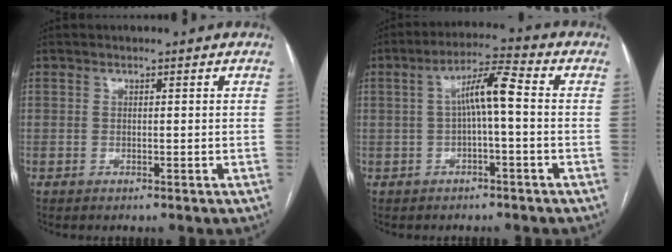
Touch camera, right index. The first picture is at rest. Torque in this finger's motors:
{"motor_torque": [0.46, -0.05, 0.24, 0.10]}